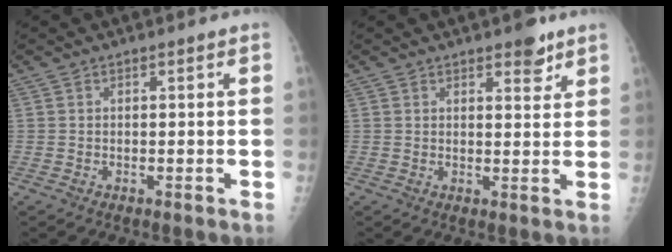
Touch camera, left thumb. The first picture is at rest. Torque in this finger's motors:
{"motor_torque": [3.15, 1.86, 0.35, -0.34, 0.13]}